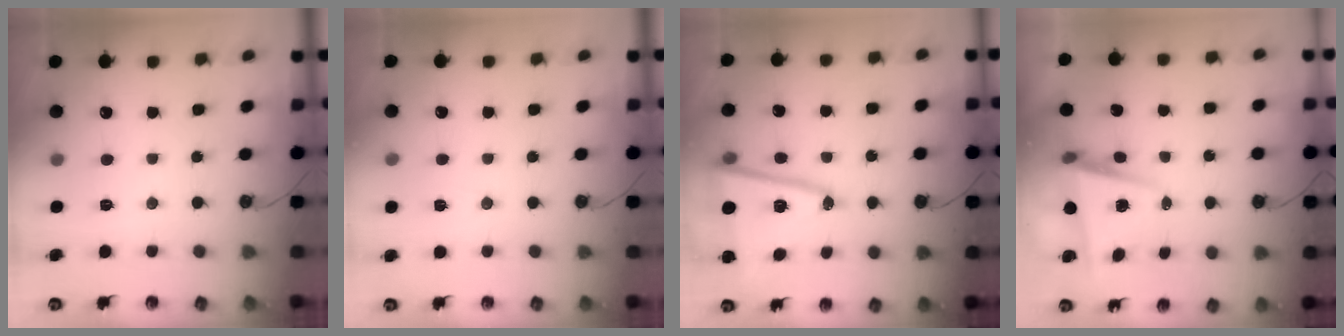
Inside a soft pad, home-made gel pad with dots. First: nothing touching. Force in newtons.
{"total": 4.3, "press": 3.2, "slide": 2.8}
{"total": 17.3, "press": 17.2, "slide": 1.5}
{"total": 6.4, "press": 5.8, "slide": 2.6}